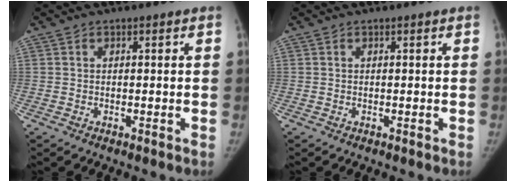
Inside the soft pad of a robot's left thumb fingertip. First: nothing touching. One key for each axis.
{"total": 0.0}